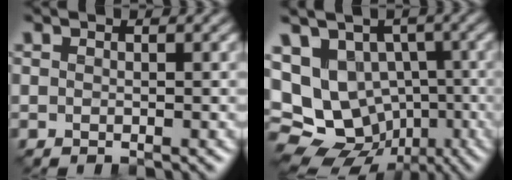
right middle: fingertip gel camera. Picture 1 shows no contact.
{"total": 16.8, "force": [-3.3, 14.5, 7.9], "torque": [-0.175, -0.007, -0.047]}